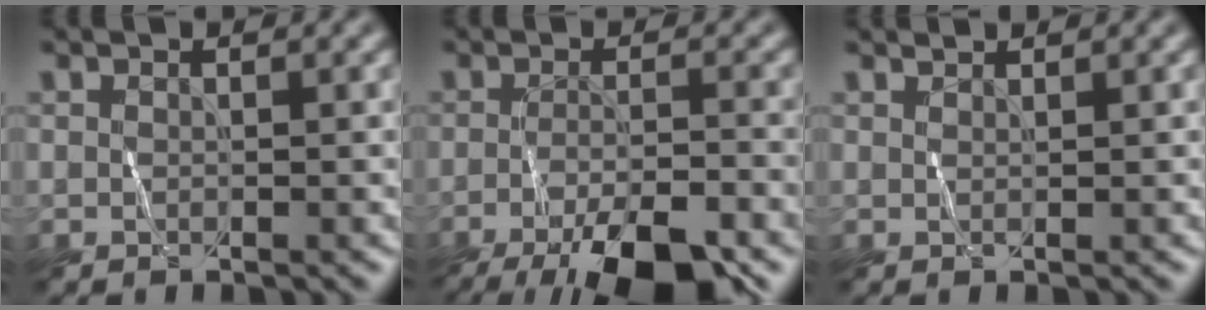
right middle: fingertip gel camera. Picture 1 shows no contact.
{"total": 9.8, "force": [-6.7, 2.4, 6.8], "torque": [-0.108, -0.019, -0.107]}
{"total": 0.8, "force": [0.8, -0.2, -0.1], "torque": [-0.004, 0.003, 0.014]}